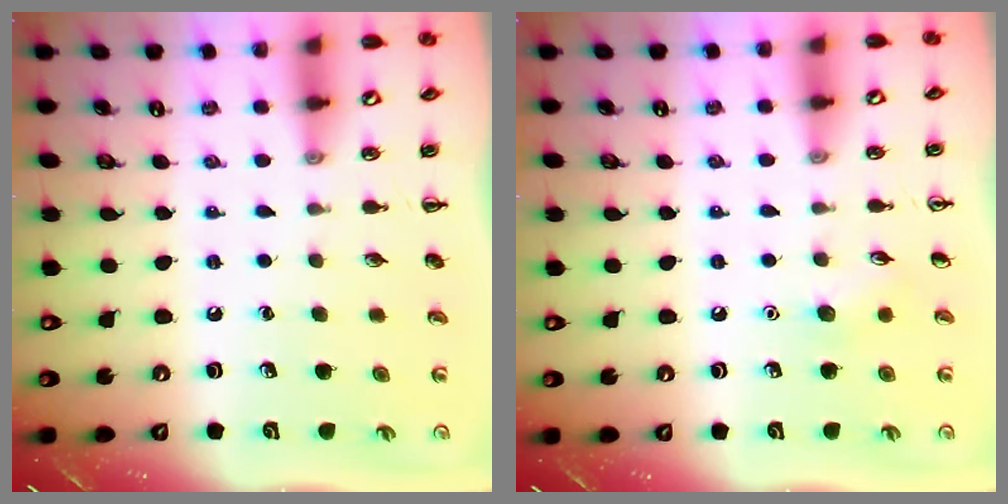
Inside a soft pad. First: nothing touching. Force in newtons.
{"total": 5.2, "press": 5.0, "slide": 1.6}